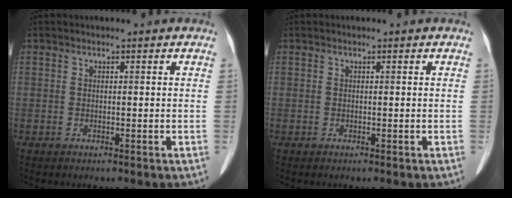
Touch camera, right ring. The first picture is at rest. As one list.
[{"total": 0.0}]